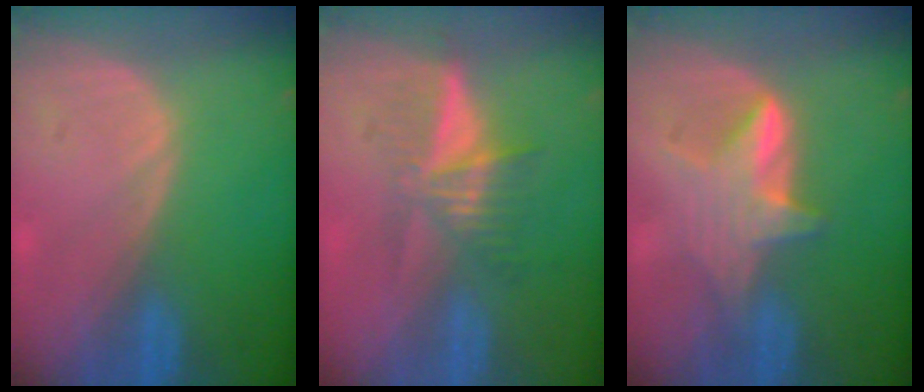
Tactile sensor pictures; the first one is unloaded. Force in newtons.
{"total": 6.2, "press": 5.4, "slide": 3.0}
{"total": 6.1, "press": 5.8, "slide": 2.1}